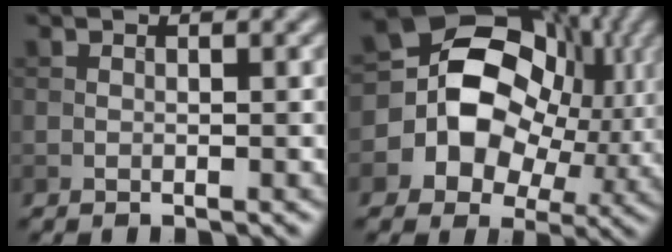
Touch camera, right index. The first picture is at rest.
{"total": 14.1, "force": [1.4, 11.4, 8.2], "torque": [-0.159, 0.002, 0.022]}